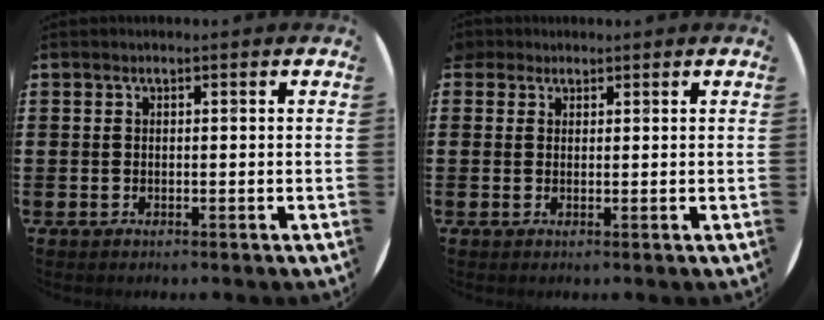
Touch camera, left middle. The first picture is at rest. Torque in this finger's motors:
{"motor_torque": [0.34, -1.29, 0.45, 0.21]}